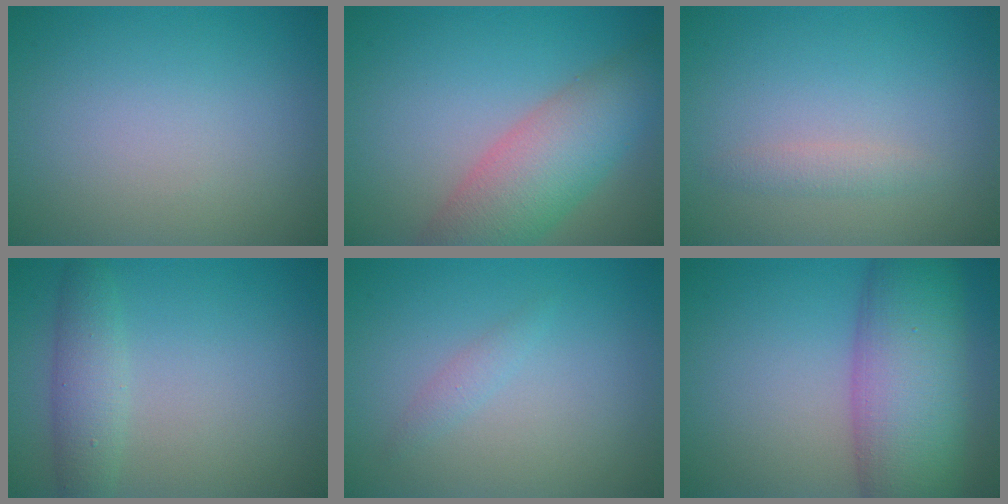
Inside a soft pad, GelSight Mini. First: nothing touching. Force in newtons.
{"total": 7.0, "press": 7.0, "slide": 0.3}
{"total": 1.2, "press": 1.2, "slide": 0.0}
{"total": 2.8, "press": 2.8, "slide": 0.0}
{"total": 0.9, "press": 0.9, "slide": 0.0}
{"total": 10.8, "press": 10.8, "slide": 0.4}